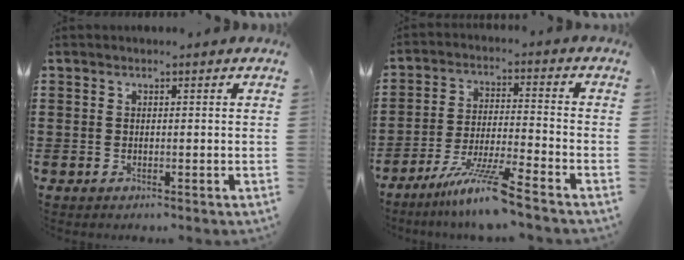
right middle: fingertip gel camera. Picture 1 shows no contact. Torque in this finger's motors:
{"motor_torque": [1.36, -0.78, 0.22, 0.20]}